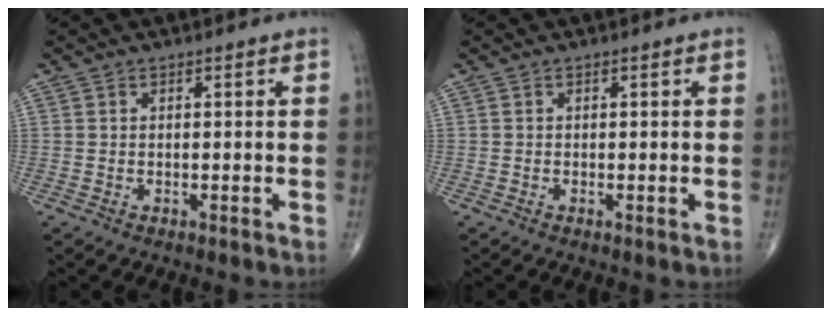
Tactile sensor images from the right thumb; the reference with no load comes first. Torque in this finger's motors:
{"motor_torque": [0.78, 0.53, -0.06, -0.15, -0.01]}